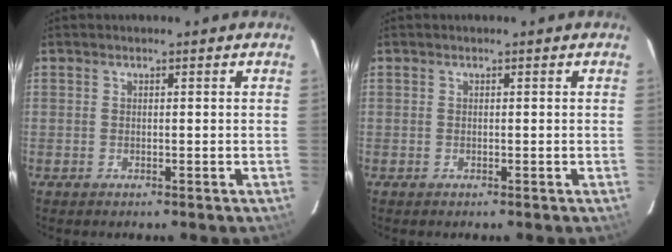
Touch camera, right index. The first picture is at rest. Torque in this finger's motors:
{"motor_torque": [0.00, 0.00, 0.02, 0.00]}